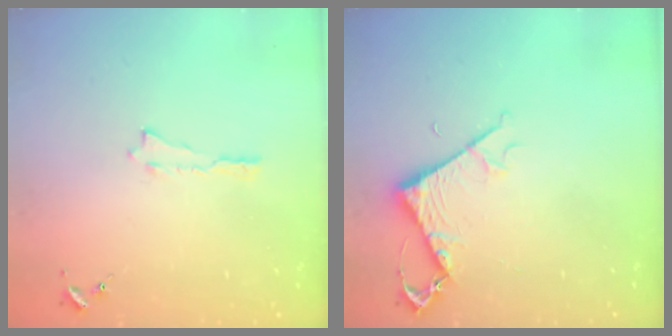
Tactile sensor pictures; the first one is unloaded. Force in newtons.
{"total": 5.3, "press": 5.2, "slide": 0.5}